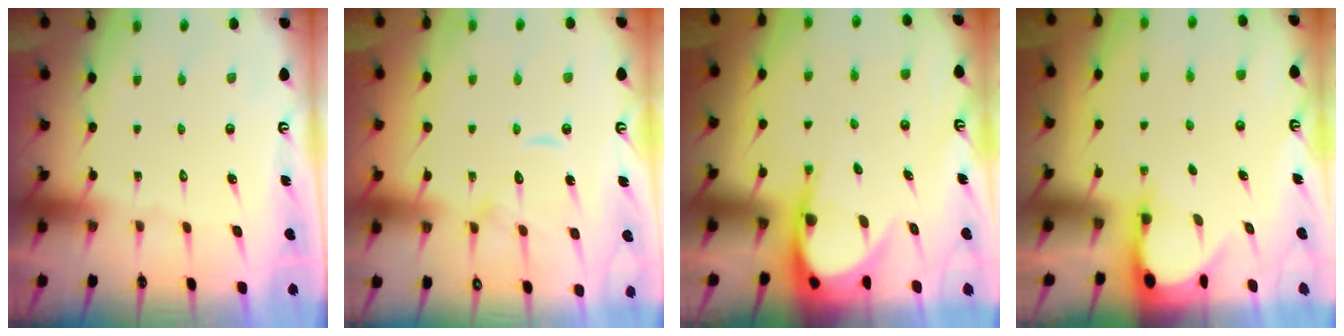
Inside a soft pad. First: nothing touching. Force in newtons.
{"total": 10.7, "press": 10.7, "slide": 1.1}
{"total": 7.6, "press": 7.6, "slide": 0.7}
{"total": 3.2, "press": 3.2, "slide": 0.3}